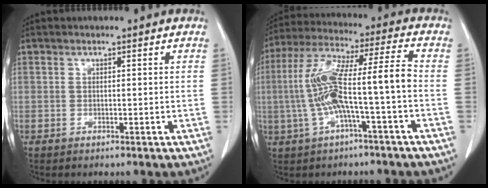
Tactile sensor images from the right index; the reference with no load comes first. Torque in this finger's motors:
{"motor_torque": [1.47, -0.67, 0.50, 0.21]}